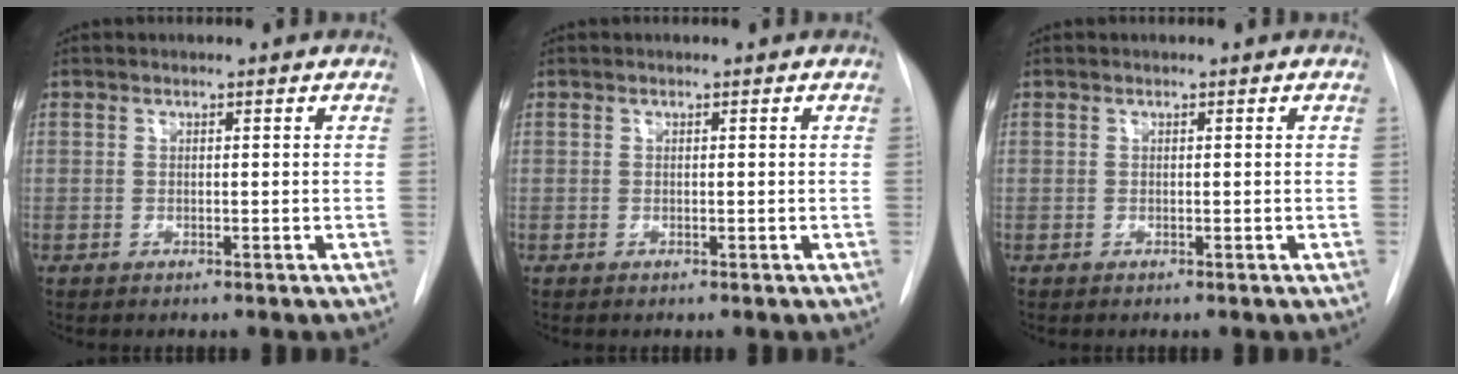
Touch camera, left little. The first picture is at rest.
{"total": 0.0}
{"total": 0.0}